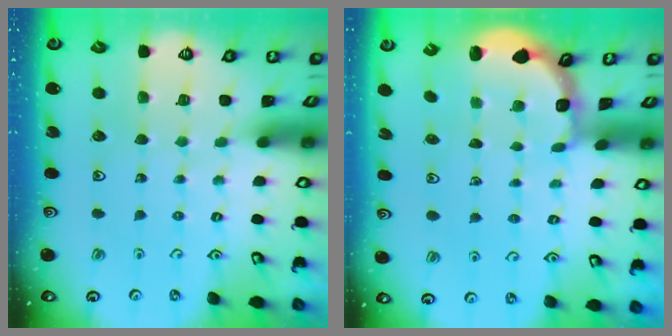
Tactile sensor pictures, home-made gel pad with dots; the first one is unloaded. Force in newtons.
{"total": 2.0, "press": 1.6, "slide": 1.1}